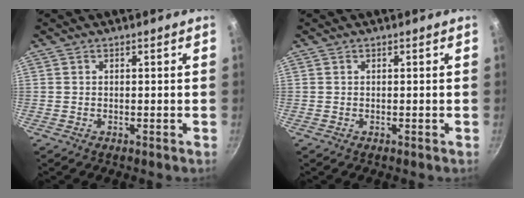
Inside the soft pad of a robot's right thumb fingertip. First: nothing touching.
{"total": 0.0}